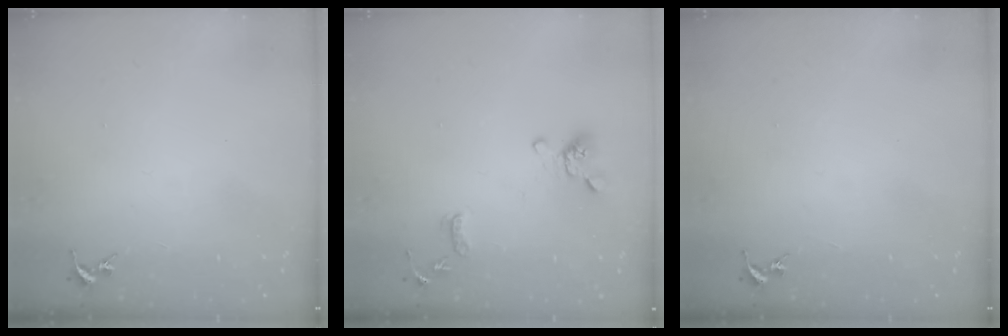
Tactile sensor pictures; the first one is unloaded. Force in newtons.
{"total": 11.5, "press": 11.3, "slide": 1.8}
{"total": 0.0}